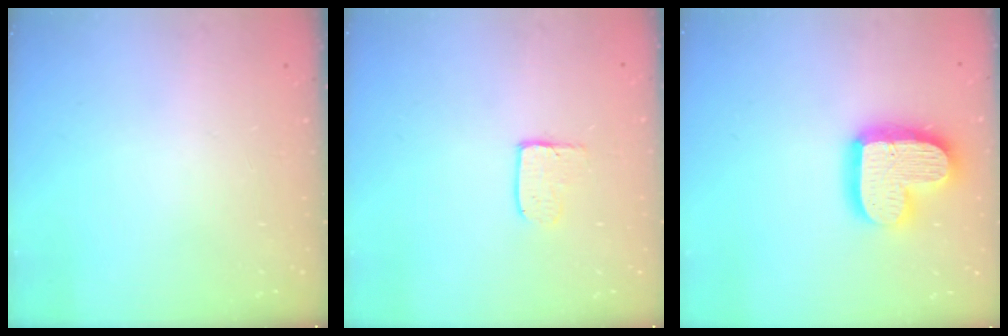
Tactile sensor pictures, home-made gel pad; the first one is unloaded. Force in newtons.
{"total": 4.0, "press": 4.0, "slide": 0.4}
{"total": 17.8, "press": 17.8, "slide": 1.3}